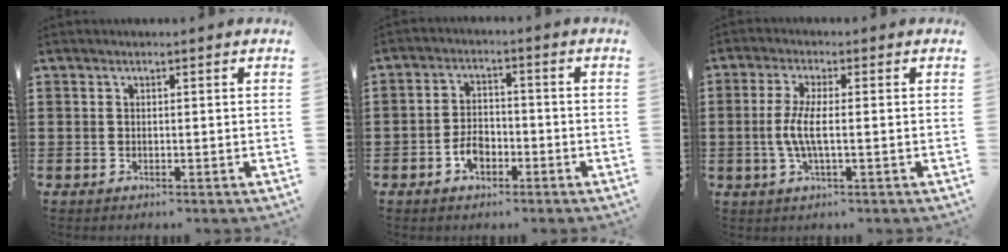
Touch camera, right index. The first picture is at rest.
{"total": 3.9, "force": [-1.9, 2.4, 2.3], "torque": [-0.051, 0.002, -0.037]}
{"total": 5.1, "force": [-0.7, 1.2, 4.9], "torque": [-0.115, -0.007, -0.023]}